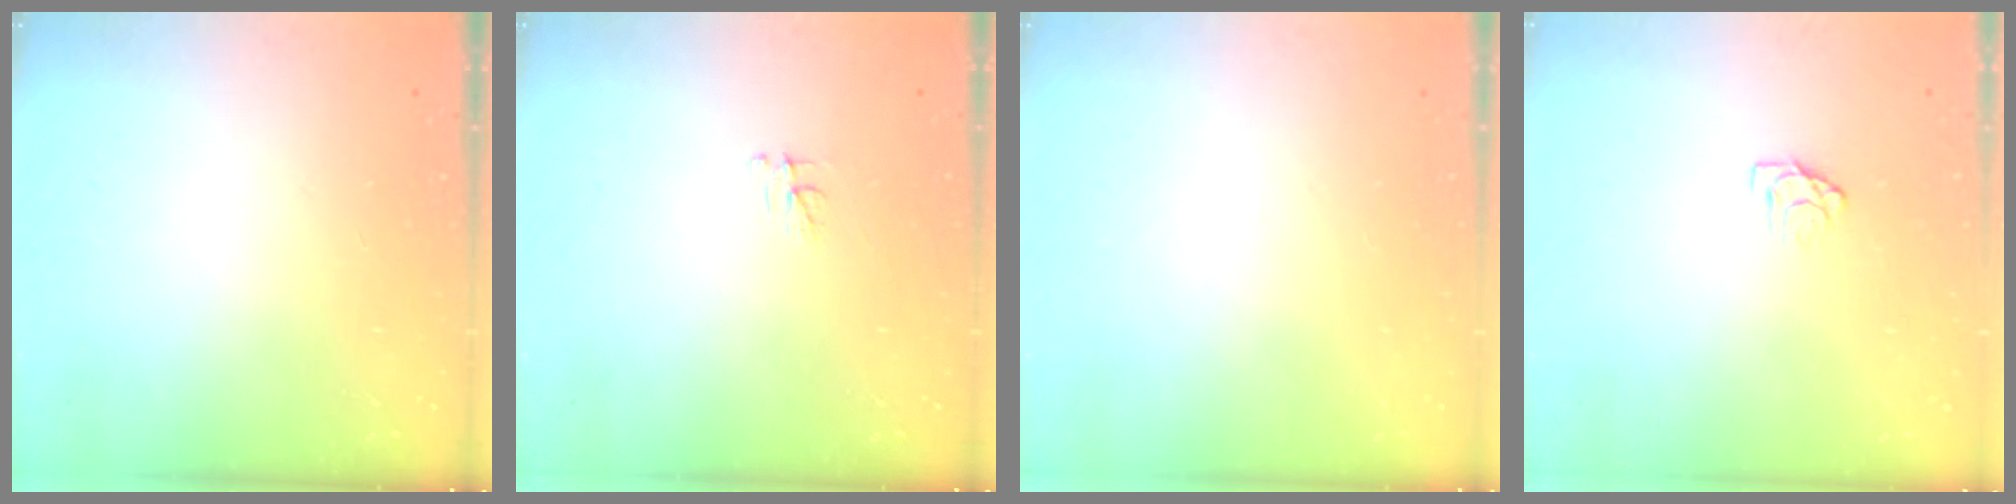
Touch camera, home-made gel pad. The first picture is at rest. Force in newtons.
{"total": 3.1, "press": 3.1, "slide": 0.4}
{"total": 0.0}
{"total": 4.5, "press": 4.5, "slide": 0.3}